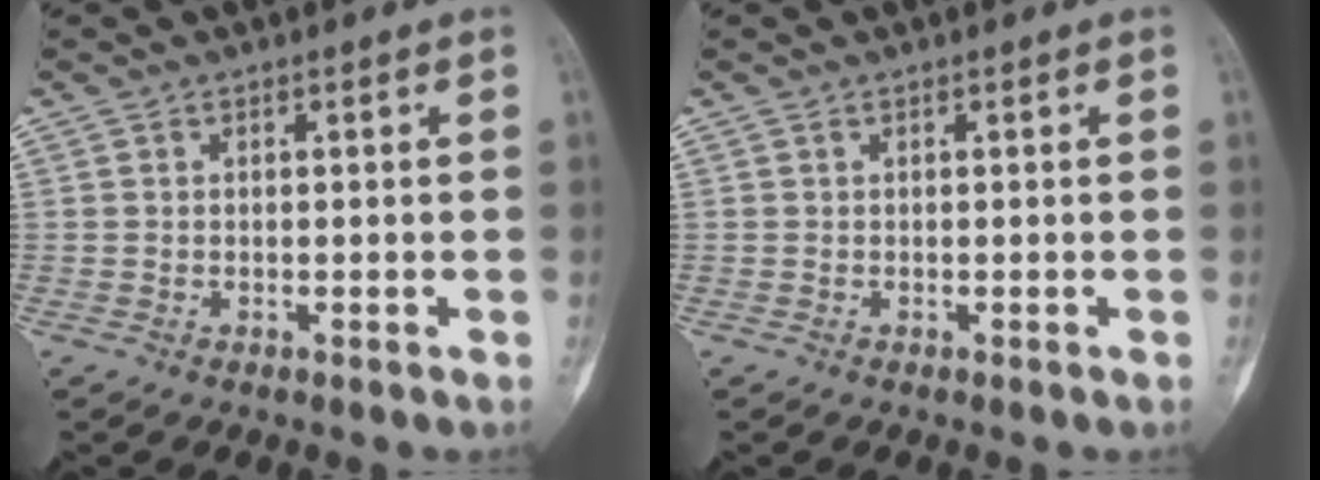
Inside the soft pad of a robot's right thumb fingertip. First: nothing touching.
{"total": 0.0}